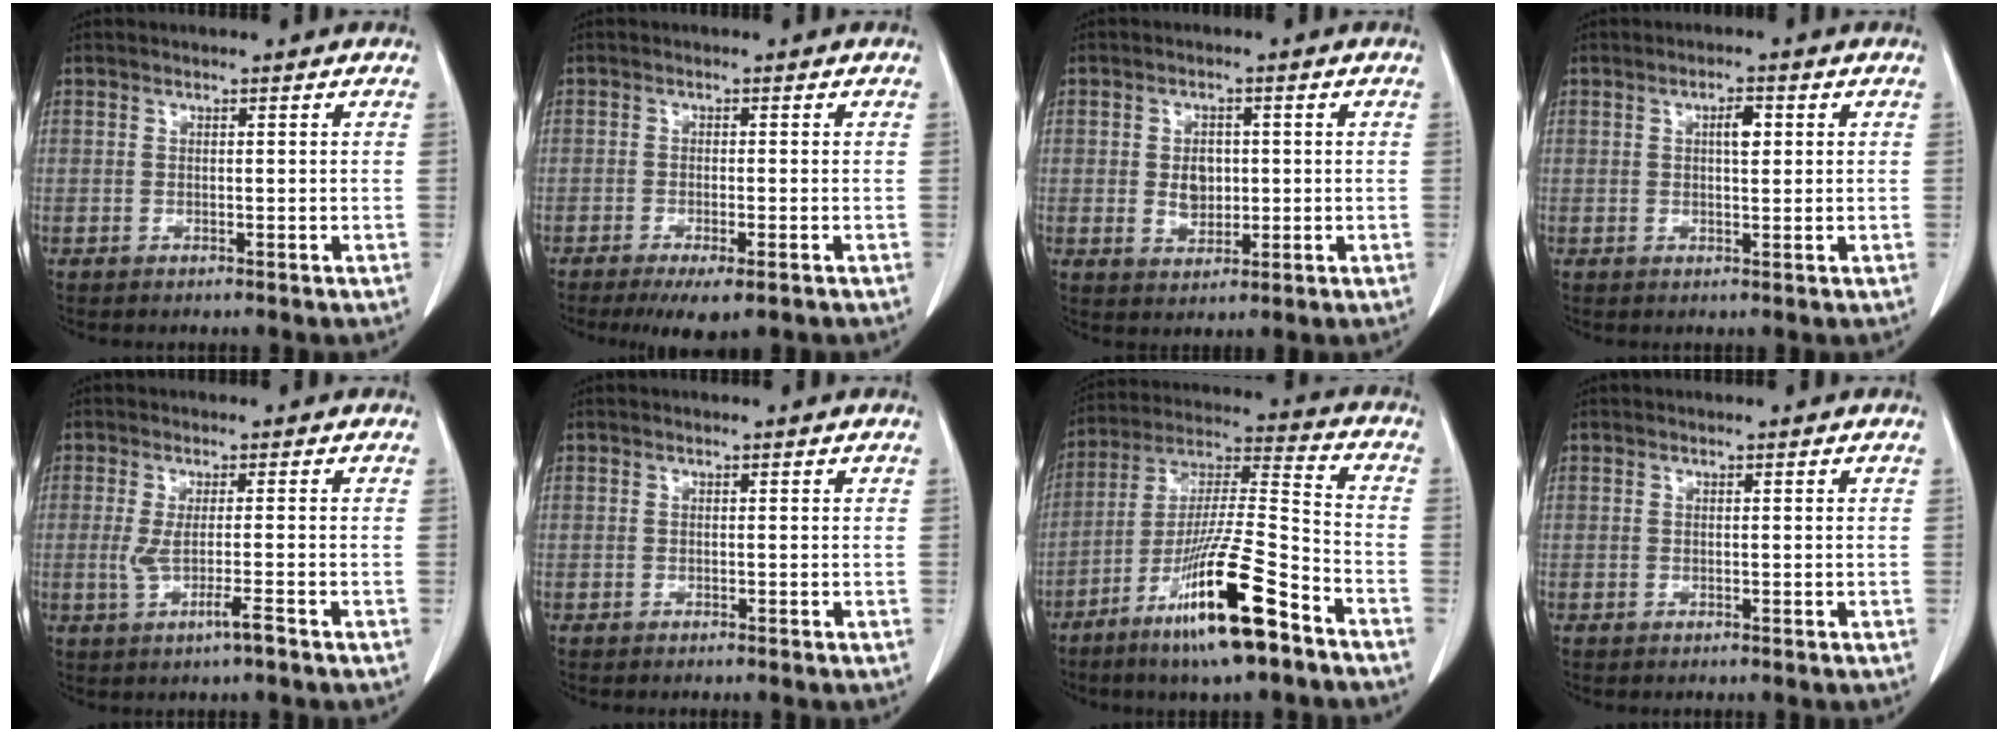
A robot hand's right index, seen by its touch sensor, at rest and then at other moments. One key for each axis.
{"total": 5.4, "fx": -3.4, "fy": 1.0, "fz": 4.0, "tx": -0.058, "ty": -0.014, "tz": -0.049}
{"total": 4.1, "fx": 0.0, "fy": 2.9, "fz": 2.8, "tx": -0.047, "ty": 0.004, "tz": 0.008}
{"total": 2.7, "fx": 0.7, "fy": 0.9, "fz": 2.4, "tx": -0.040, "ty": 0.002, "tz": 0.011}
{"total": 4.2, "fx": -1.6, "fy": -0.4, "fz": 3.8, "tx": -0.070, "ty": -0.013, "tz": -0.029}
{"total": 0.0}
{"total": 18.0, "fx": -10.5, "fy": 1.2, "fz": 14.6, "tx": -0.287, "ty": -0.034, "tz": -0.189}
{"total": 0.0}